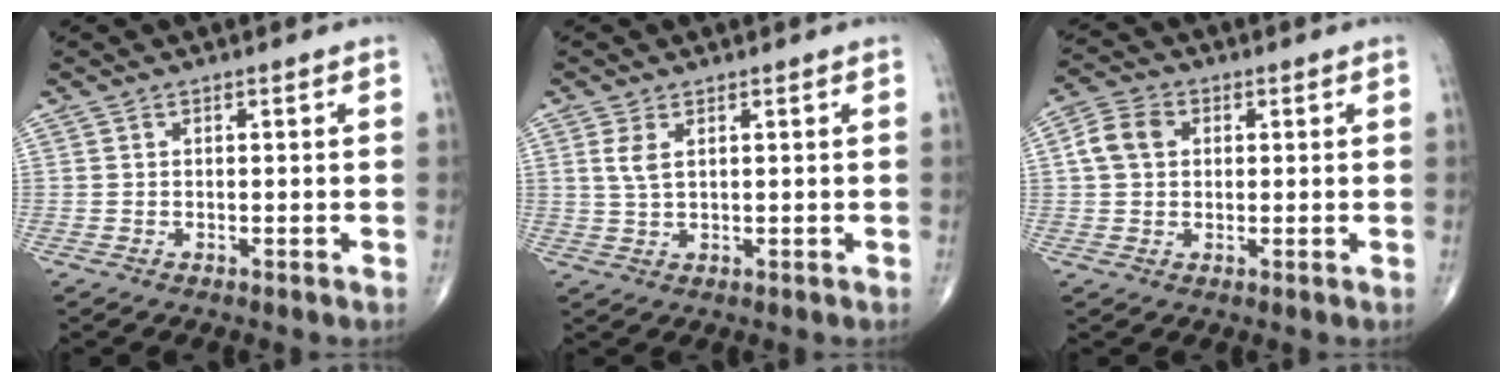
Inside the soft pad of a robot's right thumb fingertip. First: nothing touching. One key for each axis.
{"total": 3.0, "fx": 1.1, "fy": 1.4, "fz": 2.4, "tx": -0.053, "ty": 0.000, "tz": 0.028}
{"total": 6.1, "fx": 1.2, "fy": 4.7, "fz": 3.6, "tx": -0.065, "ty": 0.011, "tz": 0.016}